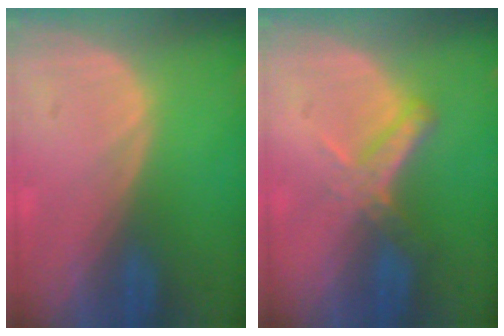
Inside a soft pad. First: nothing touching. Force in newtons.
{"total": 5.5, "press": 4.7, "slide": 2.7}